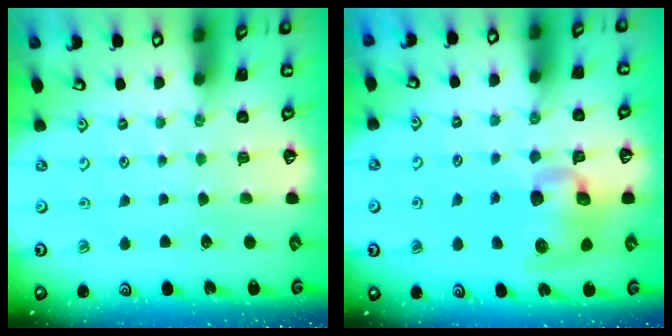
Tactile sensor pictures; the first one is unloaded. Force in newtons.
{"total": 12.5, "press": 12.3, "slide": 2.0}